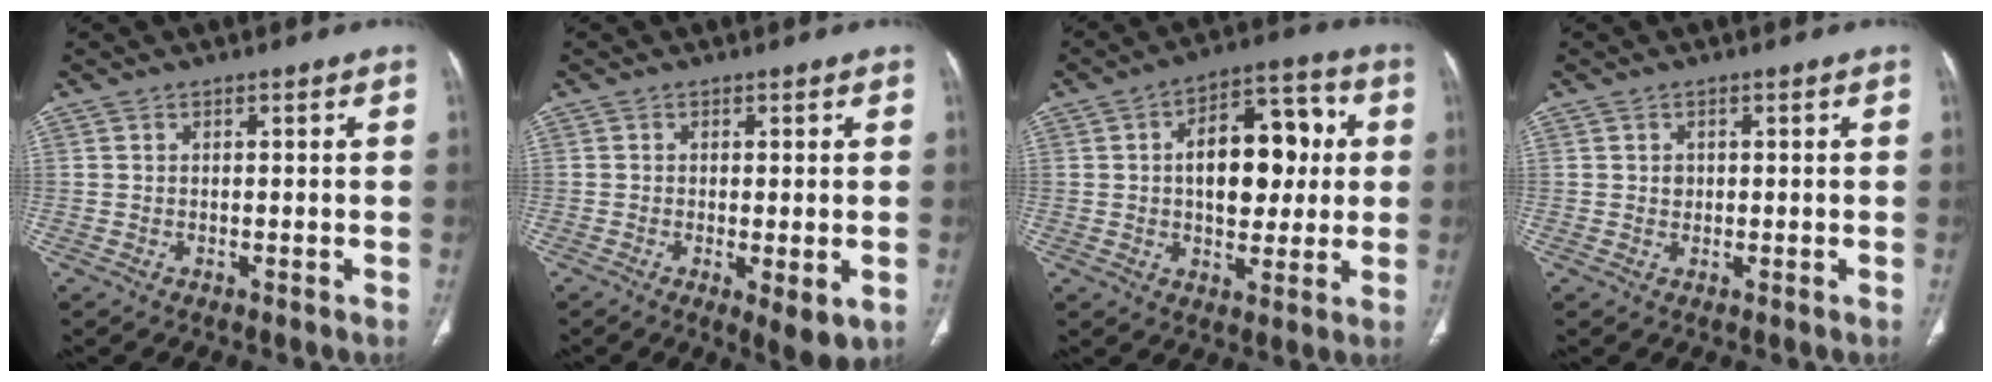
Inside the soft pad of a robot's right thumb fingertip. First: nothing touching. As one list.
[{"total": 5.3, "force": [-1.4, 1.6, 4.8], "torque": [-0.077, -0.017, -0.018]}, {"total": 15.5, "force": [1.8, 9.2, 12.4], "torque": [-0.139, 0.023, 0.024]}, {"total": 1.1, "force": [0.2, 1.0, 0.5], "torque": [-0.003, 0.002, 0.004]}]